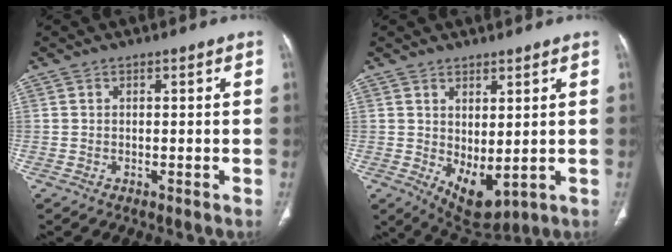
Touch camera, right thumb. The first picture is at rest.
{"total": 7.4, "force": [0.1, 3.7, 6.4], "torque": [-0.090, -0.018, 0.025]}